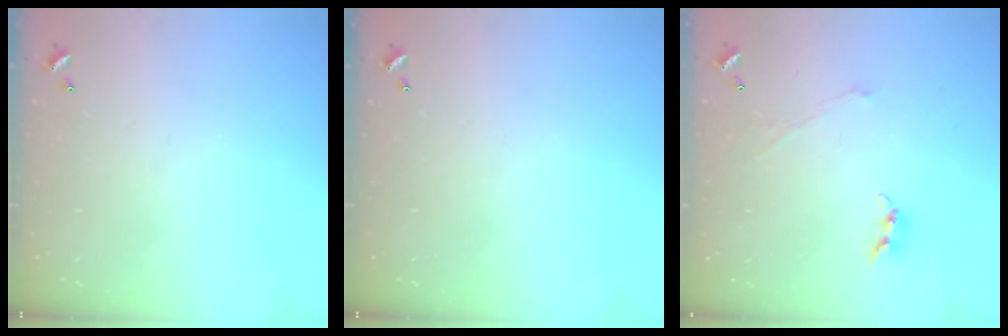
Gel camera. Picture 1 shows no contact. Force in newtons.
{"total": 0.0}
{"total": 0.8, "press": 0.7, "slide": 0.5}